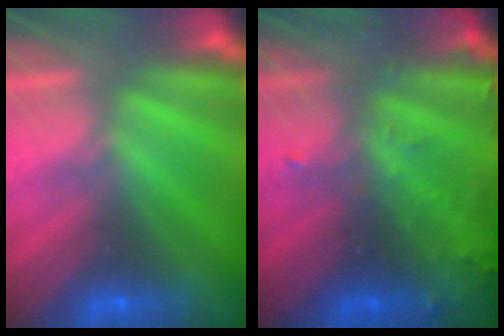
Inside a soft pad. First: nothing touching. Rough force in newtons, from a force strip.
{"total": 8.7}